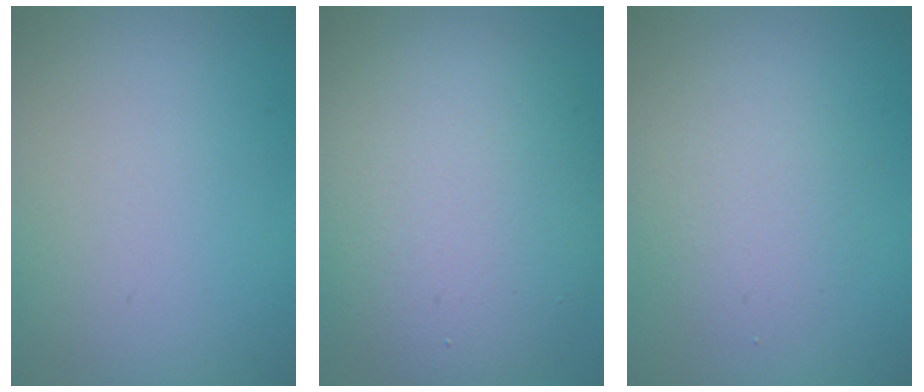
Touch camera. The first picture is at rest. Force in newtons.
{"total": 9.6, "press": 9.6, "slide": 0.5}
{"total": 2.8, "press": 2.8, "slide": 0.2}